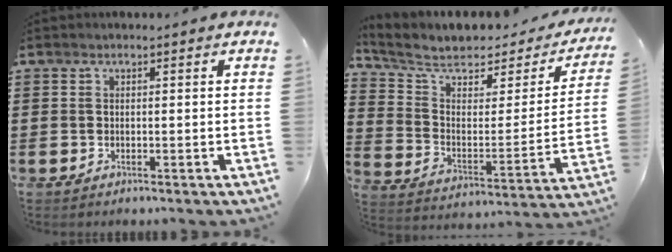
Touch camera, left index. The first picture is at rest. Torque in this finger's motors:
{"motor_torque": [2.15, -0.01, 0.86, 0.09]}